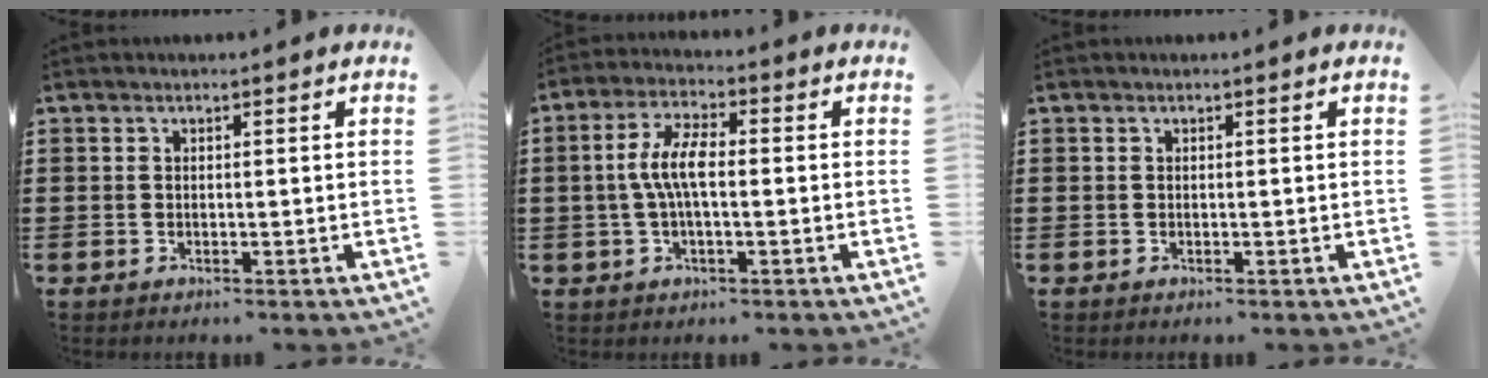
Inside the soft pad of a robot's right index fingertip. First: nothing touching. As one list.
[{"total": 6.2, "force": [-0.3, 2.0, 5.9], "torque": [-0.128, 0.000, -0.013]}, {"total": 0.0}]